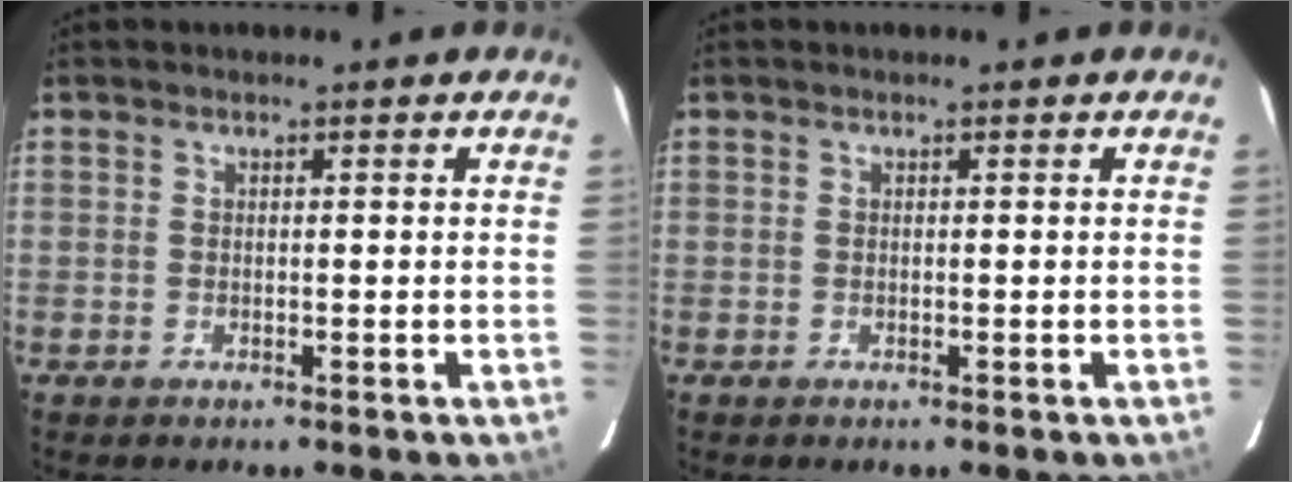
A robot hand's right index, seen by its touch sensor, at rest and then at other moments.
{"total": 0.0}